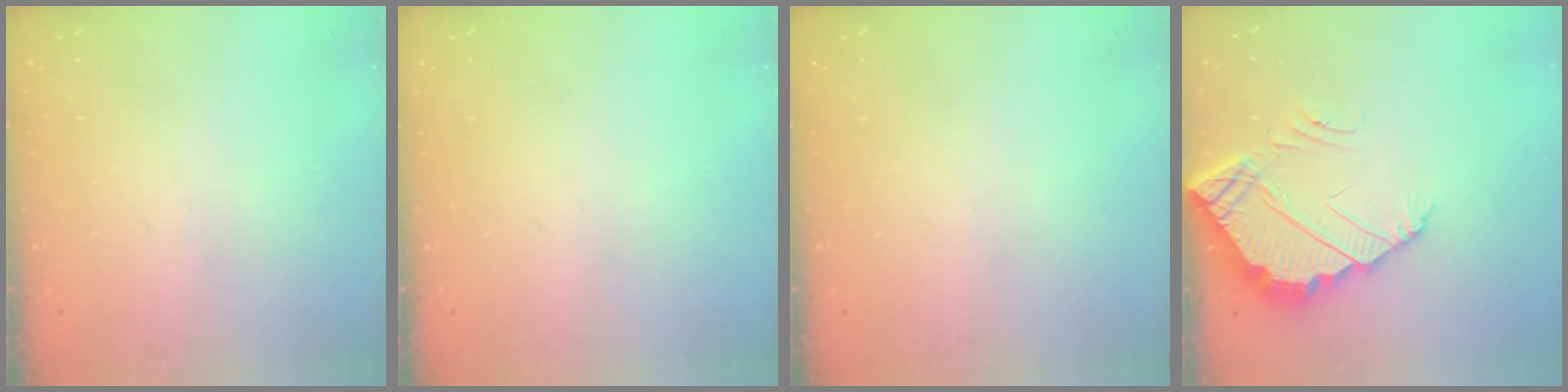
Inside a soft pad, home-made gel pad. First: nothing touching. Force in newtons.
{"total": 0.0}
{"total": 0.0}
{"total": 4.7, "press": 4.7, "slide": 0.4}